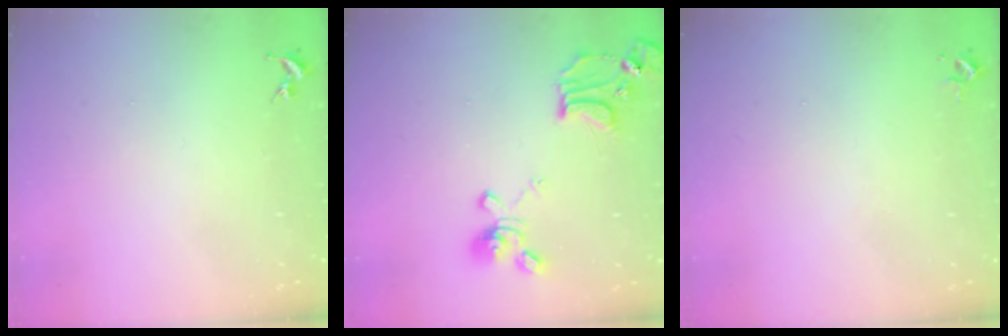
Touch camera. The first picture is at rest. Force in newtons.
{"total": 15.3, "press": 15.3, "slide": 1.1}
{"total": 2.4, "press": 2.4, "slide": 0.3}